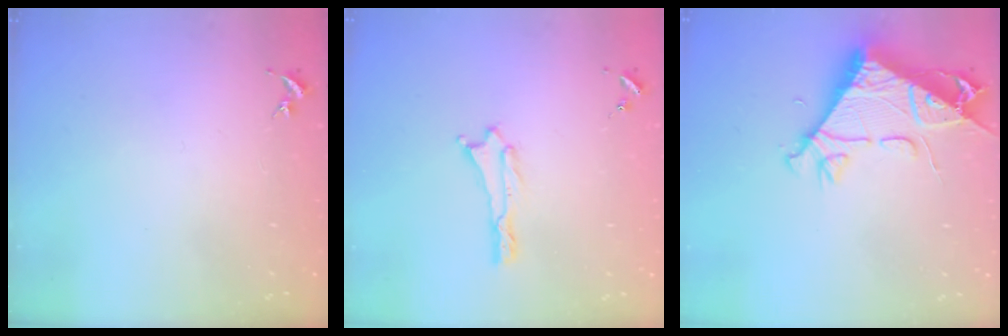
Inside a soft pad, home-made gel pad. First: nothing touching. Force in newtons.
{"total": 0.0}
{"total": 8.6, "press": 8.6, "slide": 1.0}